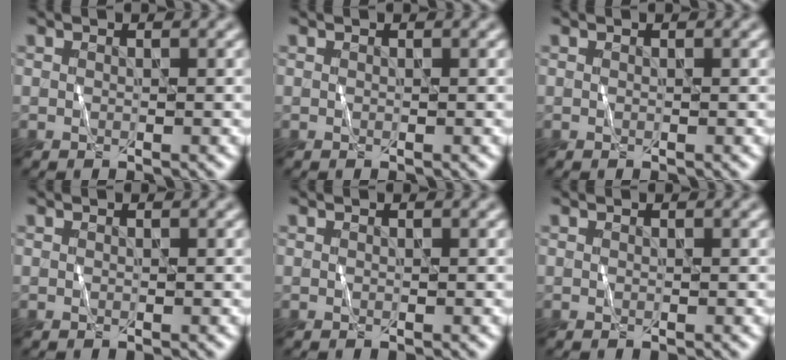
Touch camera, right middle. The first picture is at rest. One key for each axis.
{"total": 0.0}
{"total": 0.0}
{"total": 0.0}
{"total": 0.0}
{"total": 0.0}